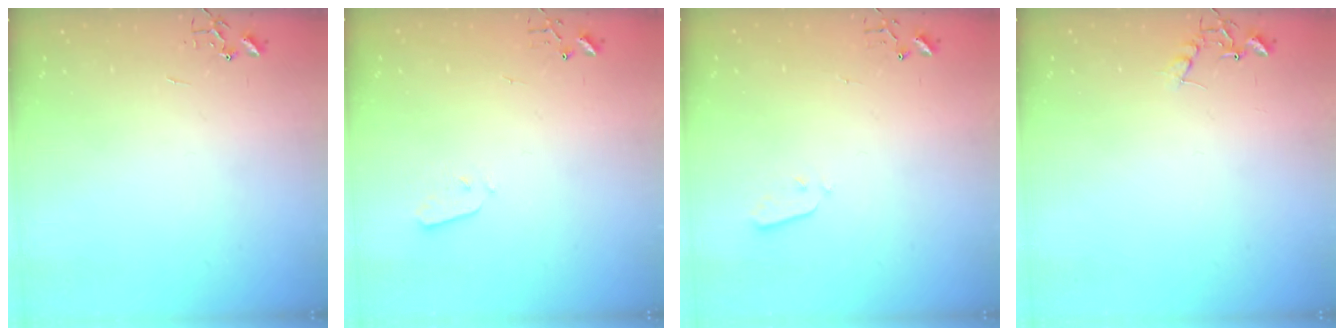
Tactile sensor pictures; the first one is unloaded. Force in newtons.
{"total": 3.5, "press": 3.5, "slide": 0.2}
{"total": 3.0, "press": 3.0, "slide": 0.3}
{"total": 6.8, "press": 6.8, "slide": 0.3}